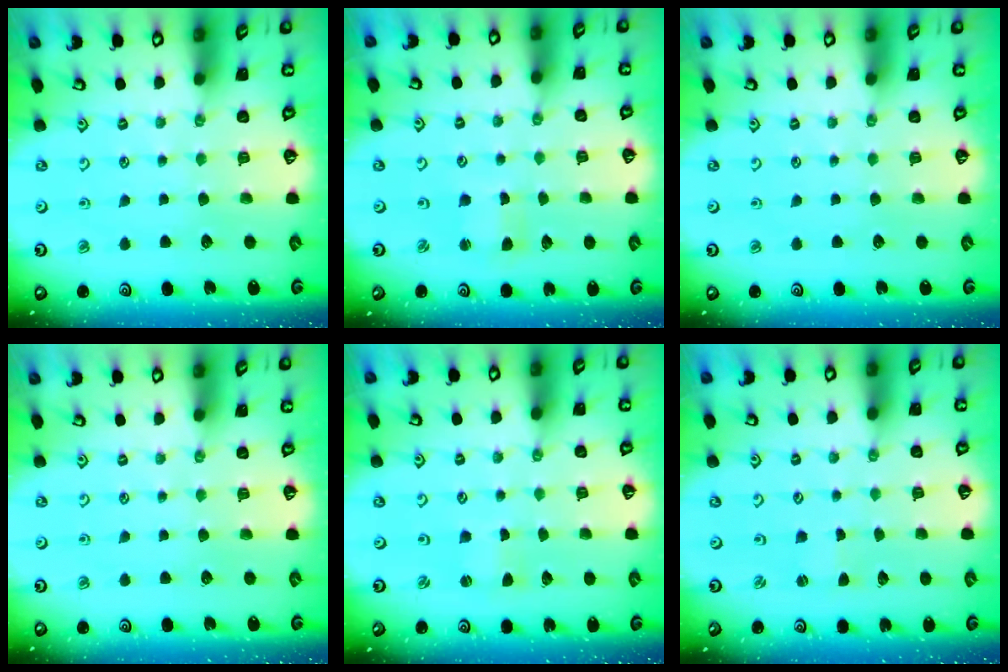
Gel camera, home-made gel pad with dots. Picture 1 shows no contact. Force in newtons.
{"total": 1.5, "press": 1.5, "slide": 0.2}
{"total": 0.0}
{"total": 0.0}
{"total": 0.9, "press": 0.9, "slide": 0.2}
{"total": 0.0}